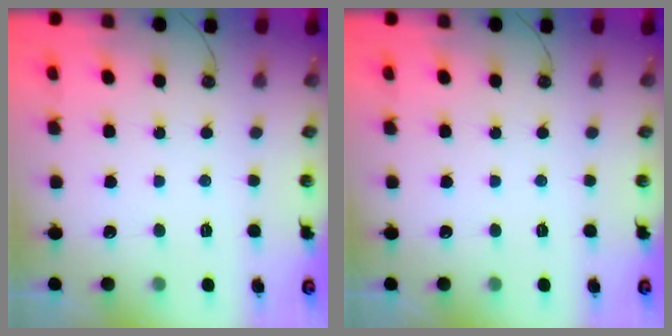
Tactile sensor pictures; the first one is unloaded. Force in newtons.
{"total": 0.0}